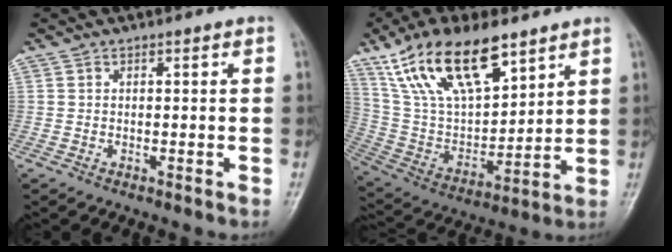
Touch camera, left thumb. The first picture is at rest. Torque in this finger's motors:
{"motor_torque": [0.50, 0.51, 1.39, -1.38, 0.43]}